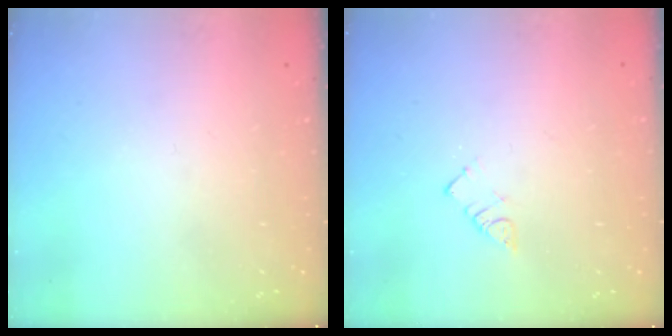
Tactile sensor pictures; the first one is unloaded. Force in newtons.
{"total": 2.9, "press": 2.9, "slide": 0.2}